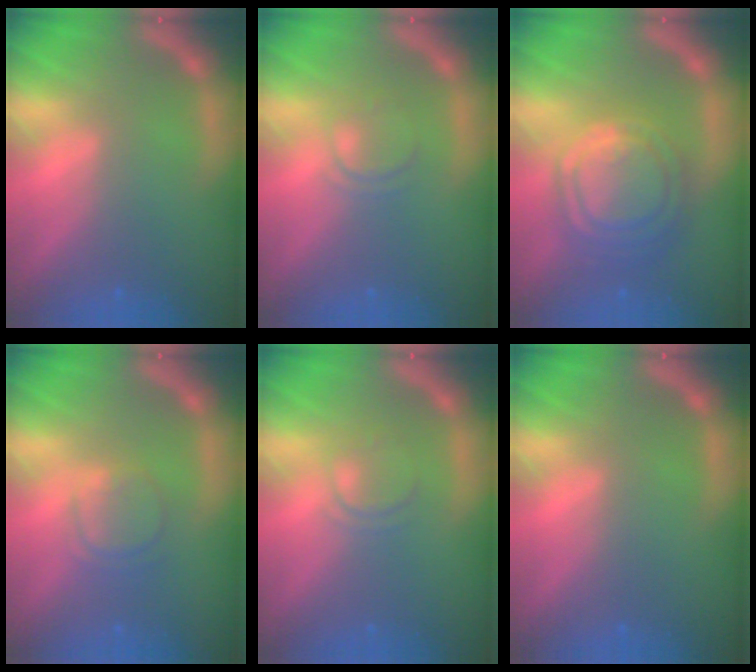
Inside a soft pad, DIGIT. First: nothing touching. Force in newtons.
{"total": 2.0}
{"total": 9.1}
{"total": 3.0}
{"total": 2.0}
{"total": 0.0}